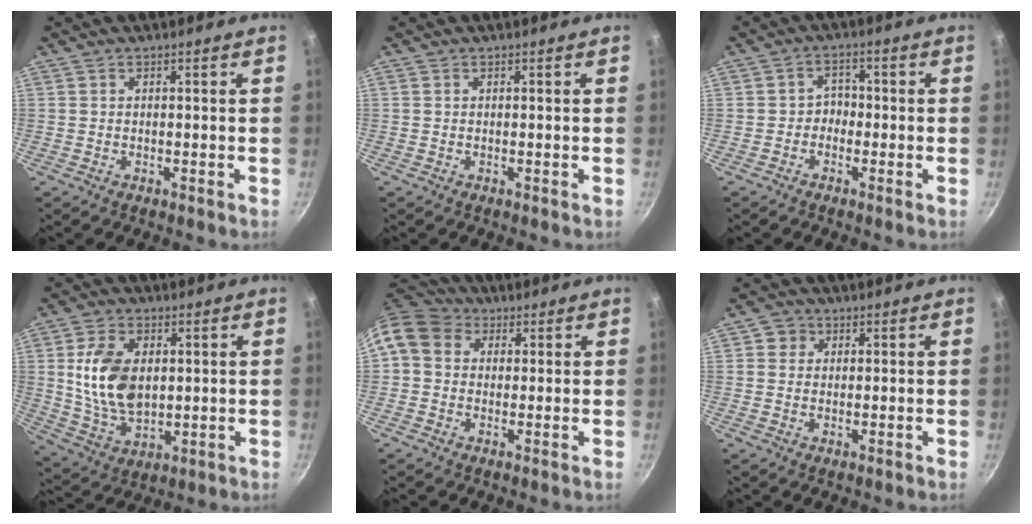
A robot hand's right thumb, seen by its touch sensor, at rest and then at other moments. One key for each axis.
{"total": 0.0}
{"total": 2.8, "fx": -1.1, "fy": 2.3, "fz": 1.1, "tx": 0.007, "ty": 0.018, "tz": -0.026}
{"total": 13.0, "fx": 1.8, "fy": 8.2, "fz": 10.0, "tx": -0.169, "ty": -0.016, "tz": 0.042}
{"total": 10.6, "fx": 2.8, "fy": 8.6, "fz": 5.4, "tx": -0.097, "ty": 0.020, "tz": 0.034}
{"total": 3.0, "fx": 0.8, "fy": 2.8, "fz": 0.7, "tx": 0.012, "ty": -0.003, "tz": 0.005}